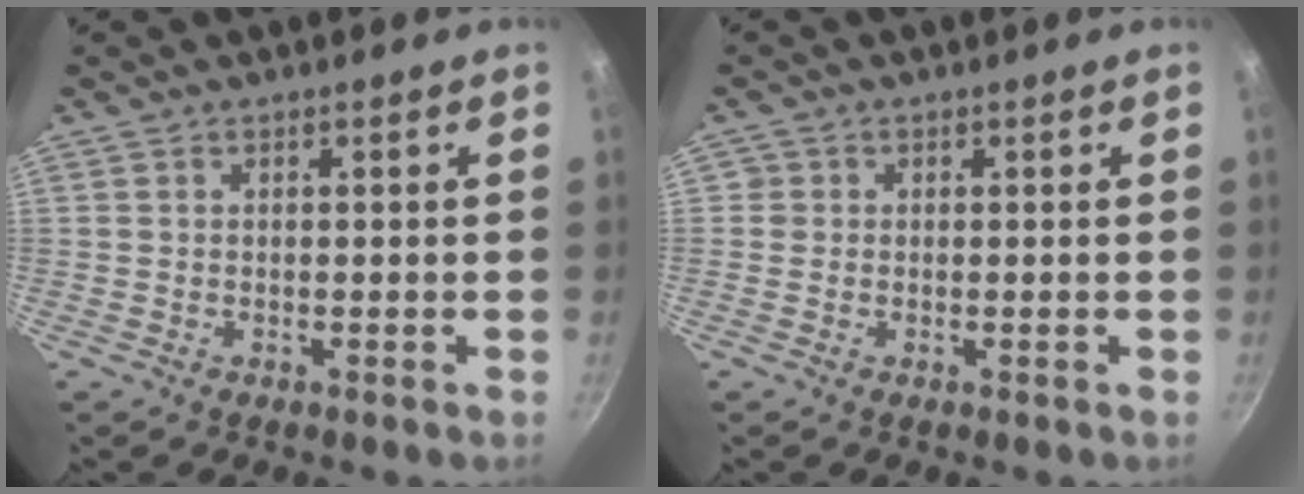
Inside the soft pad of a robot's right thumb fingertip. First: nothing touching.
{"total": 1.3, "force": [0.0, 1.3, 0.2], "torque": [0.006, 0.004, -0.003]}